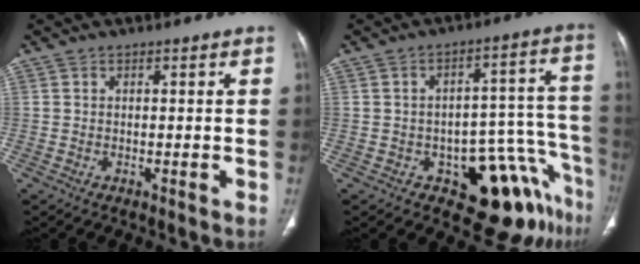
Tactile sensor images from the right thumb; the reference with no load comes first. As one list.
[{"total": 14.4, "force": [-8.9, 6.3, 9.4], "torque": [-0.055, 0.092, -0.116]}]